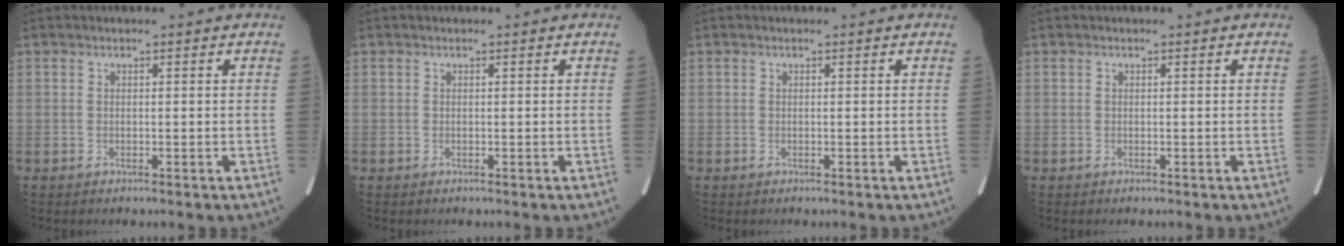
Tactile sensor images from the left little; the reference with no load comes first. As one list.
[{"total": 0.0}, {"total": 0.0}, {"total": 0.0}]